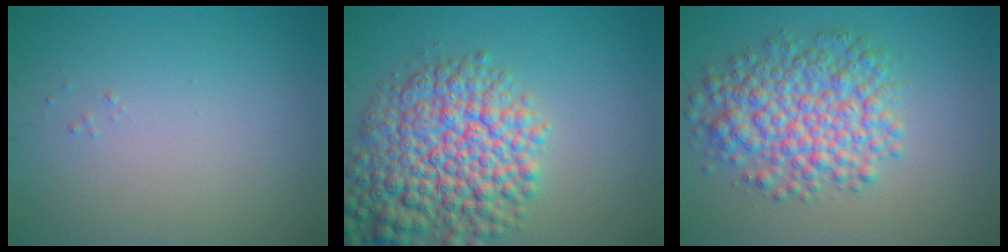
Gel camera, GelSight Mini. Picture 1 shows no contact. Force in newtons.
{"total": 9.5, "press": 9.4, "slide": 0.4}
{"total": 6.8, "press": 6.8, "slide": 0.2}